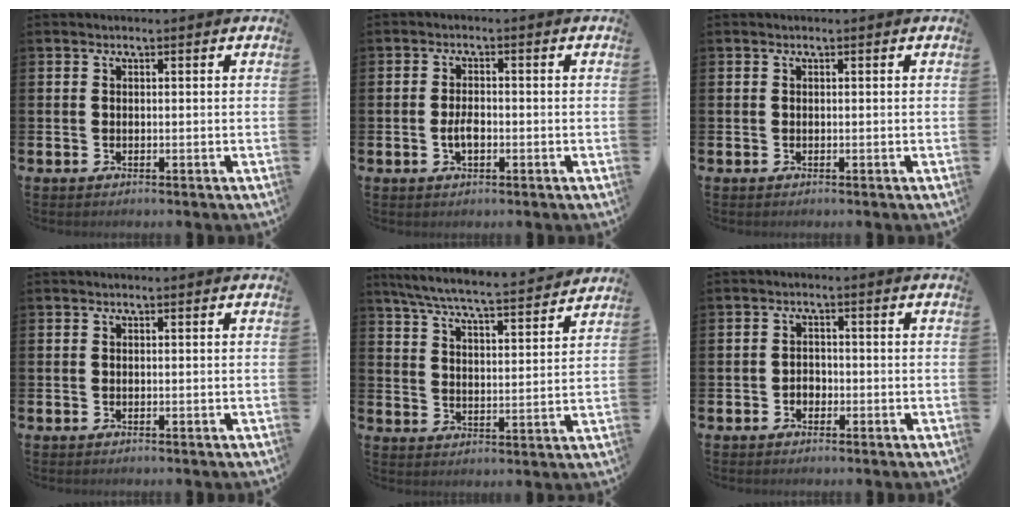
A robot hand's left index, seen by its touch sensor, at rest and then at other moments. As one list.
[{"total": 2.6, "force": [-0.6, 1.4, 2.2], "torque": [-0.036, 0.001, -0.012]}, {"total": 0.0}, {"total": 0.0}, {"total": 7.0, "force": [6.6, 0.3, 2.5], "torque": [-0.076, -0.043, 0.113]}, {"total": 1.6, "force": [-0.8, 1.3, 0.5], "torque": [-0.007, 0.000, -0.019]}]